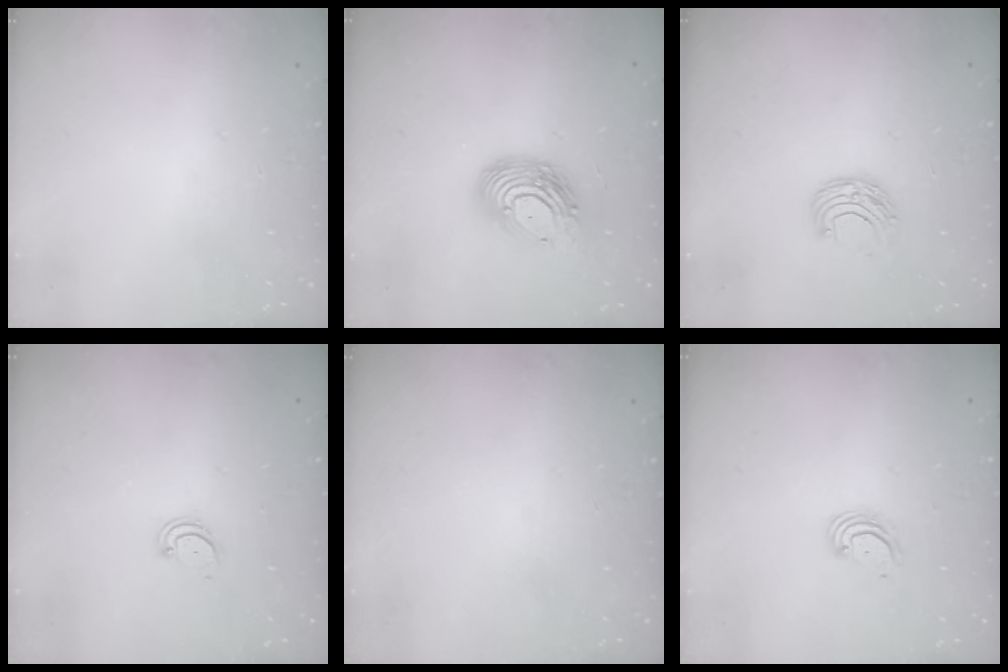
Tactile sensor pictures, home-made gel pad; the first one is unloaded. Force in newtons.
{"total": 13.7, "press": 13.7, "slide": 0.9}
{"total": 7.6, "press": 7.5, "slide": 0.6}
{"total": 2.2, "press": 2.2, "slide": 0.3}
{"total": 0.0}
{"total": 3.0, "press": 3.0, "slide": 0.2}